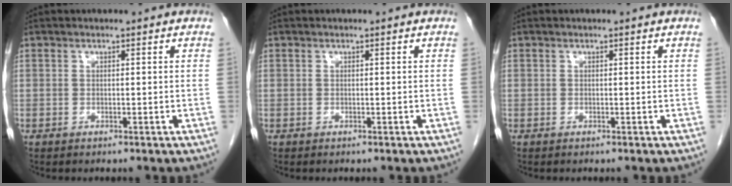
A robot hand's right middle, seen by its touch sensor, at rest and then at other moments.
{"total": 0.0}
{"total": 0.0}